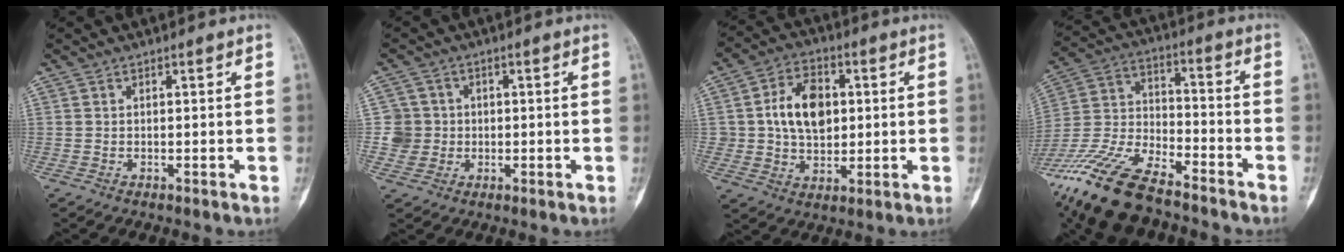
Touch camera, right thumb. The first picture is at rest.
{"total": 5.2, "force": [0.0, 5.2, 0.2], "torque": [0.033, 0.011, -0.005]}
{"total": 11.8, "force": [1.7, 8.4, 8.1], "torque": [-0.102, 0.004, 0.031]}
{"total": 19.6, "force": [-14.4, 6.7, 11.4], "torque": [-0.254, 0.036, -0.275]}